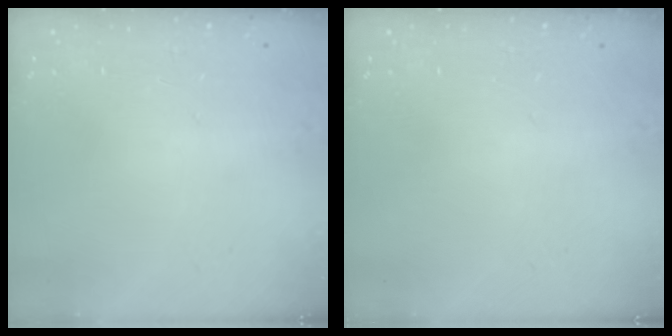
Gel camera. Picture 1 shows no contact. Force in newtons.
{"total": 0.0}